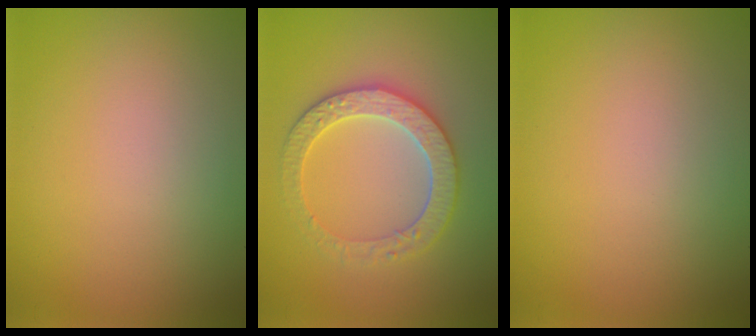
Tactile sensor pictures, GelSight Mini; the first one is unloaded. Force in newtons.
{"total": 3.6, "press": 3.5, "slide": 0.4}
{"total": 0.0}